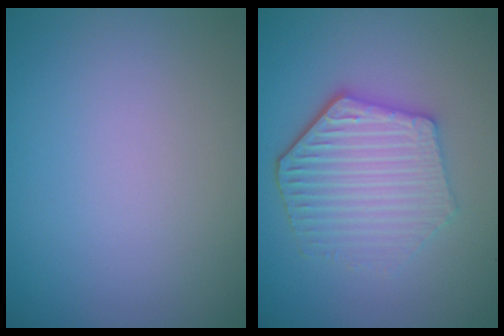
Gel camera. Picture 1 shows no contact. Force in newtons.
{"total": 5.3, "press": 4.3, "slide": 3.0}